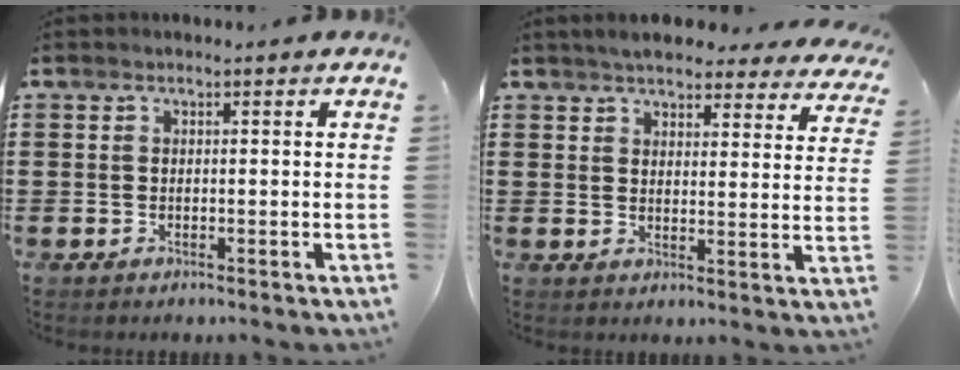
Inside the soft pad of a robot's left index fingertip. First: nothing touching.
{"total": 4.9, "force": [4.7, 0.7, 1.0], "torque": [-0.032, -0.018, 0.084]}